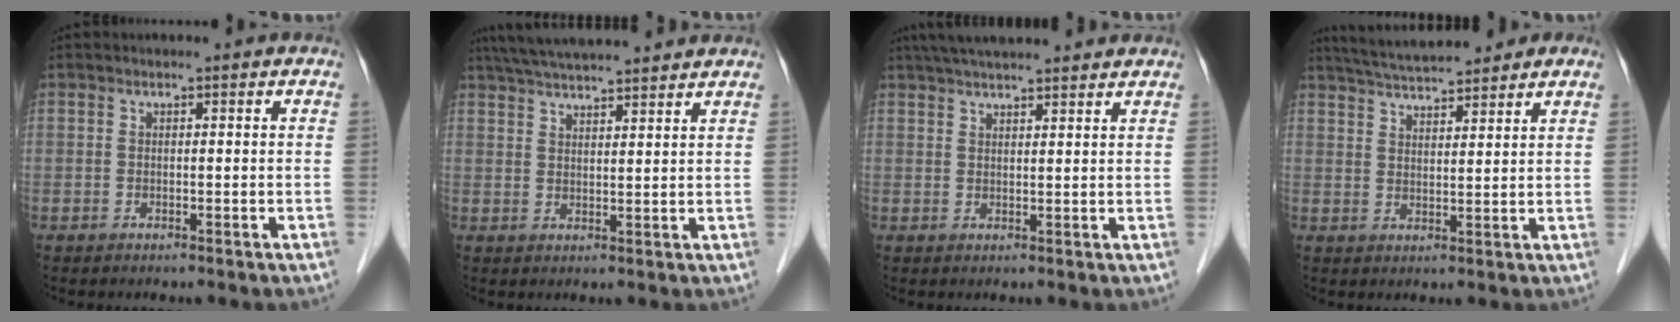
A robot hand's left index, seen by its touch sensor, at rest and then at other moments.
{"total": 13.0, "force": [11.7, 1.2, 5.6], "torque": [-0.101, 0.040, 0.178]}
{"total": 12.5, "force": [11.0, 1.6, 5.8], "torque": [-0.094, 0.046, 0.158]}
{"total": 10.7, "force": [9.5, 1.8, 4.6], "torque": [-0.079, 0.023, 0.143]}